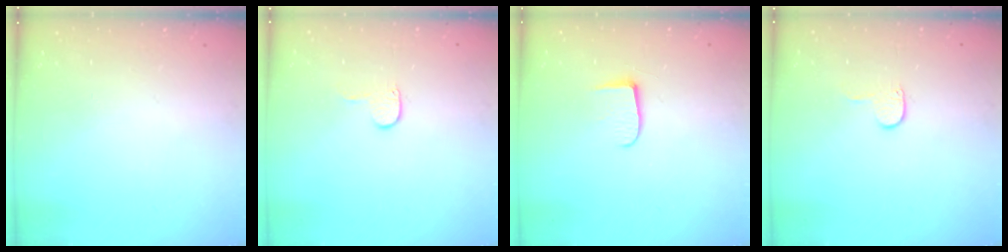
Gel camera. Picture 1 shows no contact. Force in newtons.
{"total": 3.8, "press": 3.8, "slide": 0.4}
{"total": 7.4, "press": 7.4, "slide": 0.6}
{"total": 3.8, "press": 3.8, "slide": 0.4}